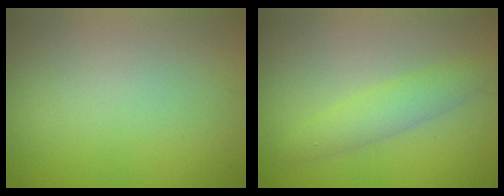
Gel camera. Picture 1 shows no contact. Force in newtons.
{"total": 2.5, "press": 2.5, "slide": 0.1}